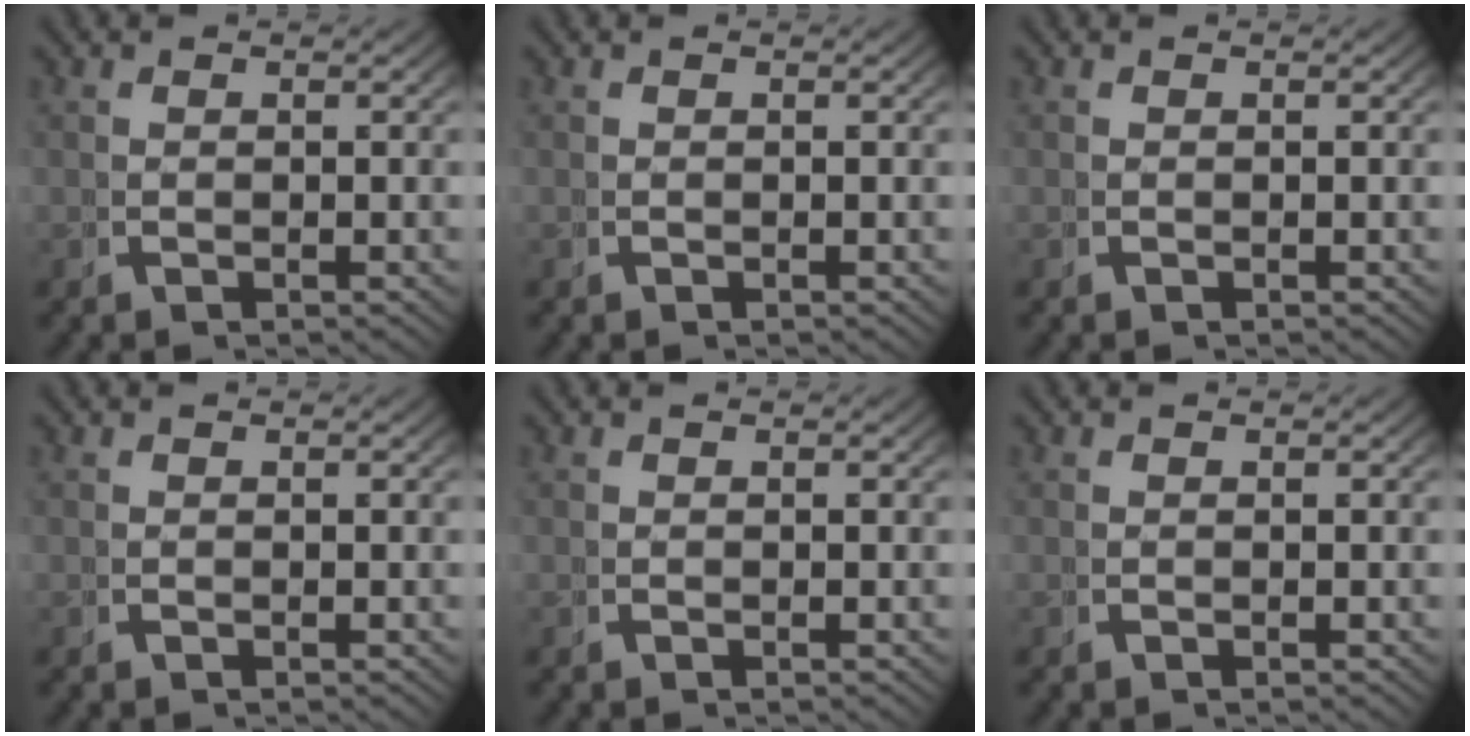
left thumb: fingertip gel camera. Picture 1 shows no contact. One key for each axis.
{"total": 0.0}
{"total": 0.0}
{"total": 0.0}
{"total": 0.0}
{"total": 0.0}